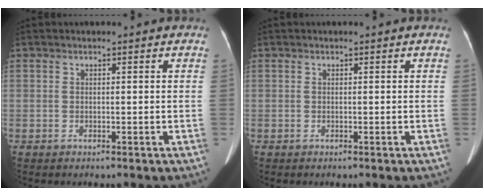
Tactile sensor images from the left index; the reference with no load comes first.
{"total": 0.0}